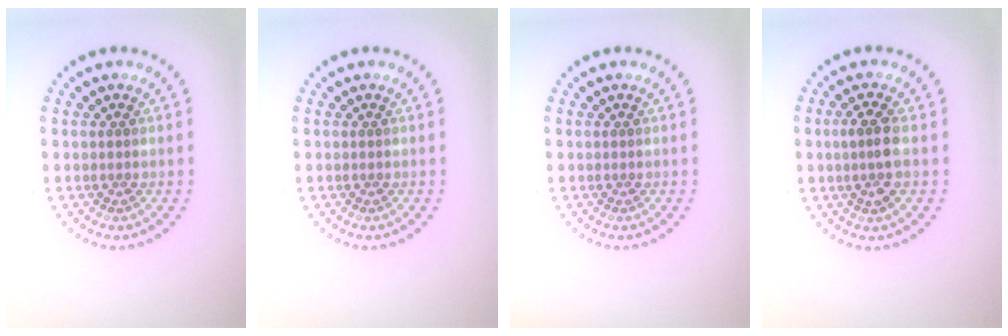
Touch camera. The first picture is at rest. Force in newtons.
{"total": 0.0}
{"total": 0.0}
{"total": 2.5, "press": 2.3, "slide": 0.9}